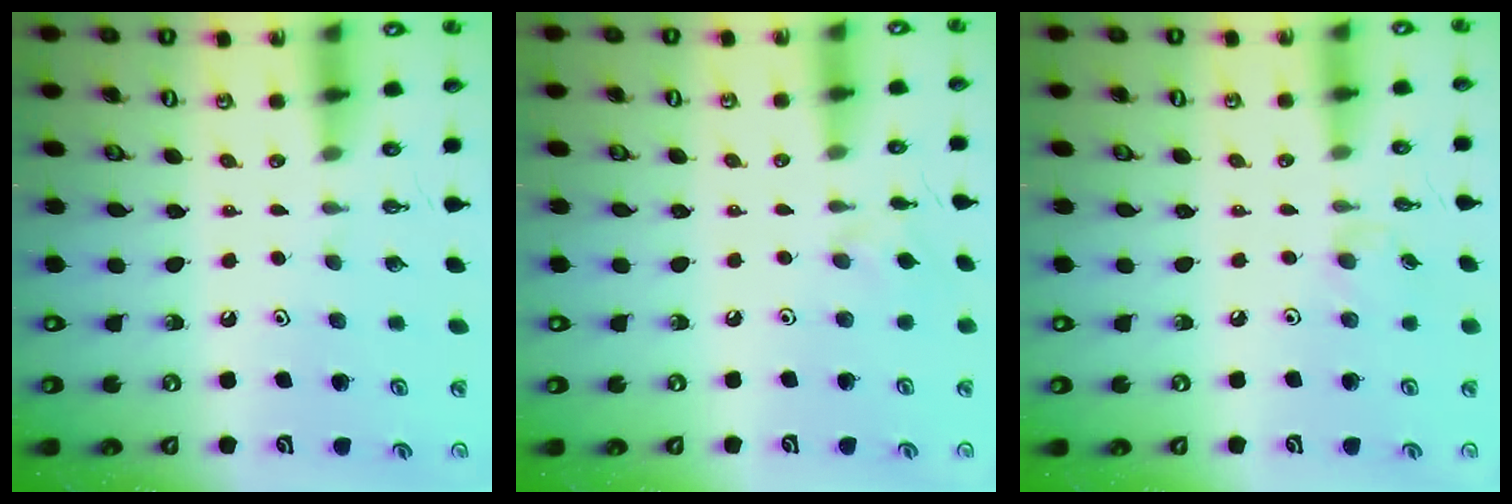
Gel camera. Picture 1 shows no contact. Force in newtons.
{"total": 3.3, "press": 3.2, "slide": 0.6}
{"total": 2.4, "press": 2.4, "slide": 0.5}